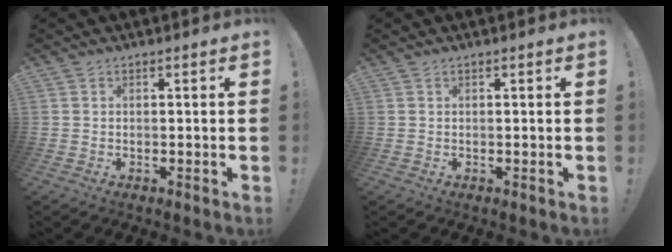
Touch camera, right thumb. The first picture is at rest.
{"total": 0.0}